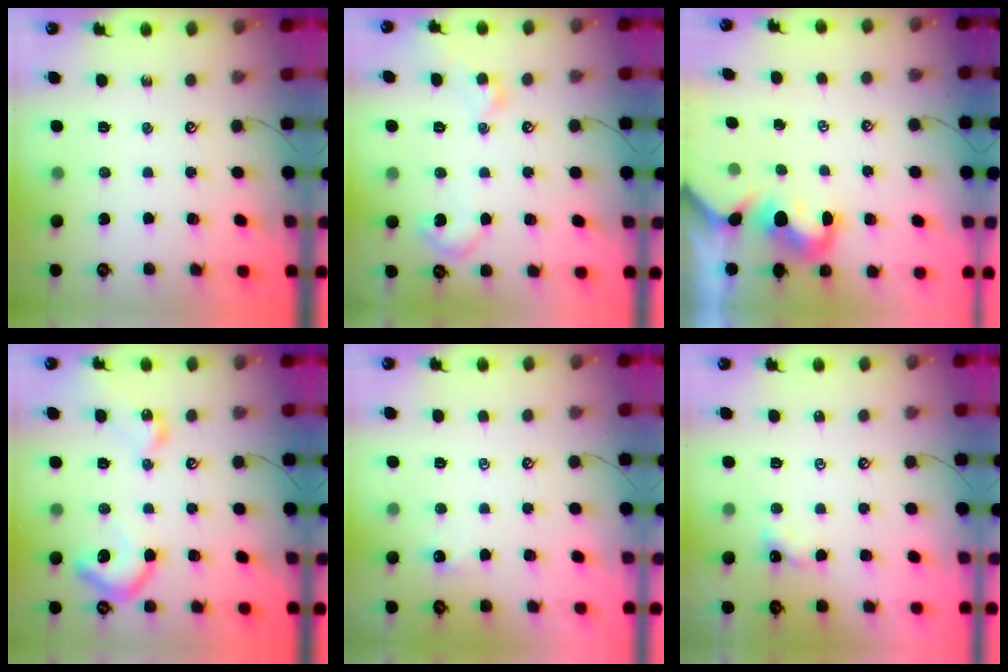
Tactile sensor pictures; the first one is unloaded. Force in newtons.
{"total": 3.0, "press": 3.0, "slide": 0.3}
{"total": 1.5, "press": 1.4, "slide": 0.6}
{"total": 11.3, "press": 11.2, "slide": 1.0}
{"total": 1.8, "press": 1.8, "slide": 0.3}
{"total": 0.0}